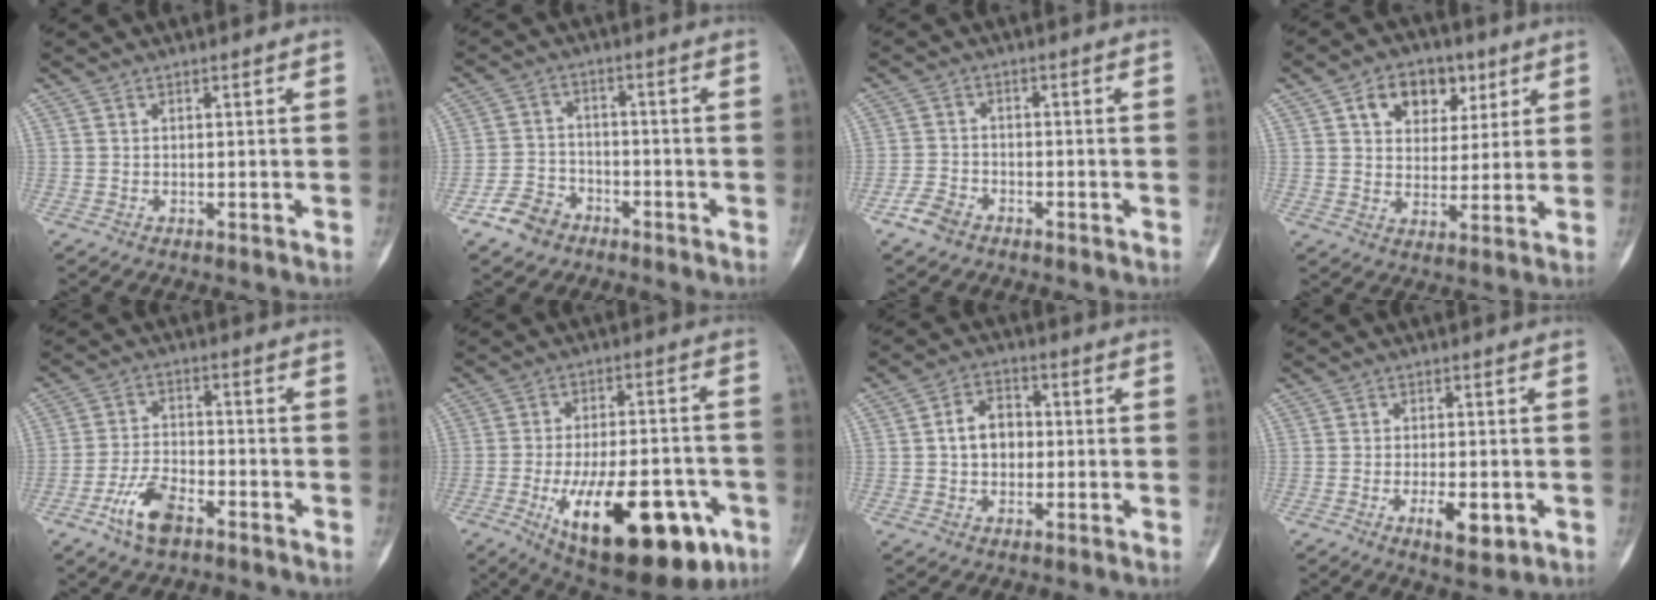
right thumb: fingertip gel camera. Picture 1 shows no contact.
{"total": 6.5, "force": [-4.3, 4.5, 2.0], "torque": [-0.022, 0.028, -0.078]}
{"total": 4.1, "force": [-2.8, 2.4, 1.7], "torque": [-0.032, 0.016, -0.052]}
{"total": 10.9, "force": [4.7, 7.7, 6.0], "torque": [-0.051, -0.010, 0.073]}
{"total": 8.3, "force": [-4.8, 3.9, 5.6], "torque": [-0.108, 0.024, -0.089]}
{"total": 25.0, "force": [-10.3, 10.4, 20.2], "torque": [-0.268, 0.025, -0.137]}
{"total": 7.0, "force": [0.0, 5.3, 4.5], "torque": [-0.052, 0.017, -0.007]}
{"total": 5.7, "force": [-2.1, 2.3, 4.8], "torque": [-0.069, -0.001, -0.026]}